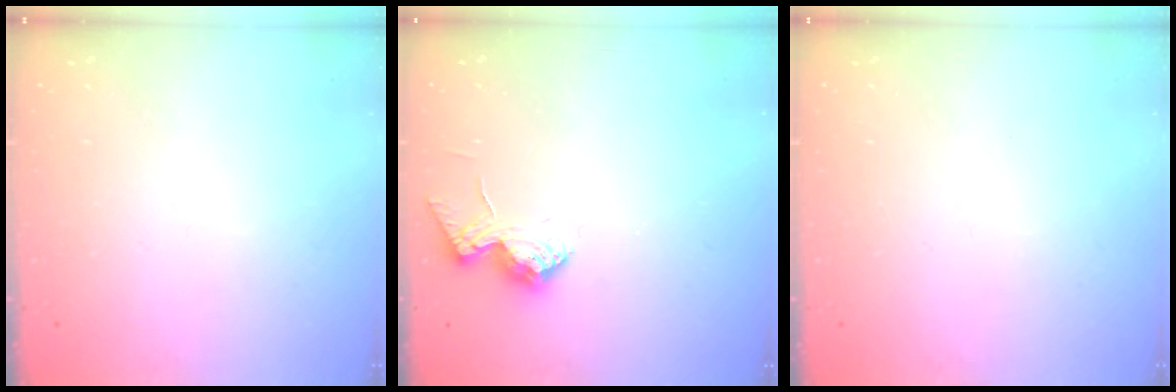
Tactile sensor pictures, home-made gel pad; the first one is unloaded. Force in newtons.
{"total": 12.6, "press": 12.6, "slide": 0.5}
{"total": 0.0}